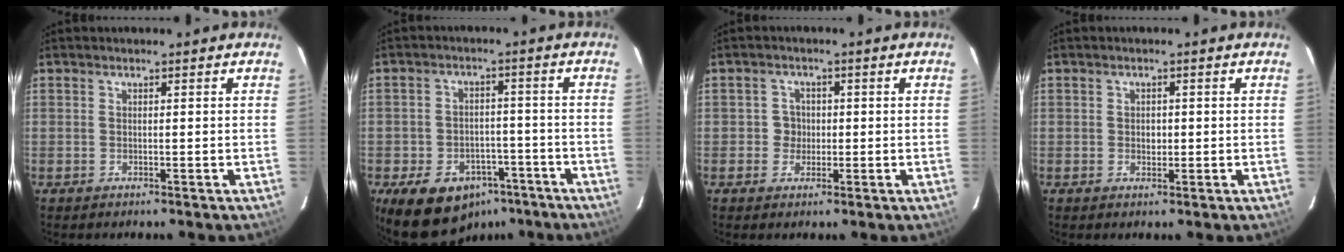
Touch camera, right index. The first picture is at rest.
{"total": 15.7, "force": [-9.4, 10.5, 7.0], "torque": [-0.162, 0.018, -0.116]}
{"total": 2.0, "force": [-0.5, 2.0, 0.2], "torque": [0.000, 0.004, -0.009]}
{"total": 1.6, "force": [-0.1, 1.4, 0.8], "torque": [-0.011, 0.002, -0.001]}